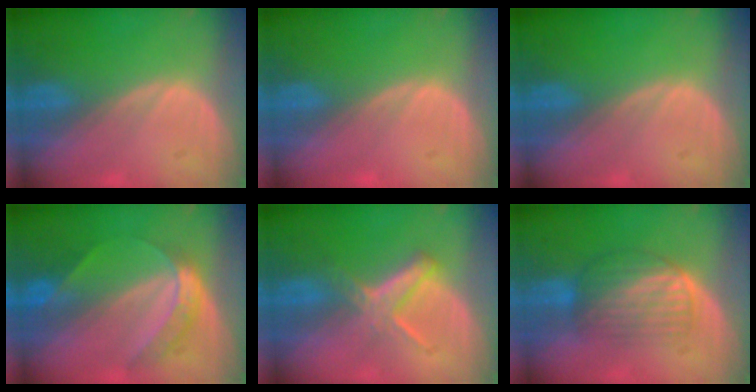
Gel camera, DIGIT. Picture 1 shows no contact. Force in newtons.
{"total": 0.5, "press": 0.1, "slide": 0.5}
{"total": 0.0}
{"total": 6.2, "press": 5.3, "slide": 3.3}
{"total": 5.8, "press": 5.1, "slide": 2.6}
{"total": 6.3, "press": 6.2, "slide": 1.5}